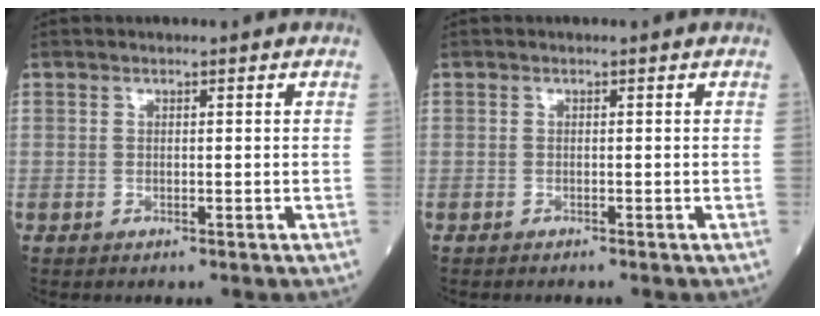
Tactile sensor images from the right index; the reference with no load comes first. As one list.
[{"total": 1.1, "force": [-1.0, 0.0, 0.5], "torque": [-0.006, -0.001, -0.013]}]